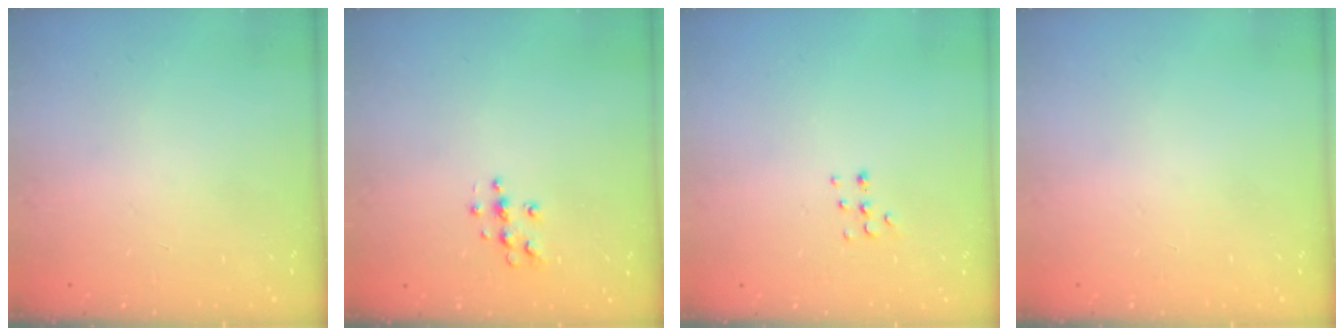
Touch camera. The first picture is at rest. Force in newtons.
{"total": 5.4, "press": 5.4, "slide": 0.6}
{"total": 4.3, "press": 4.2, "slide": 1.1}
{"total": 0.0}